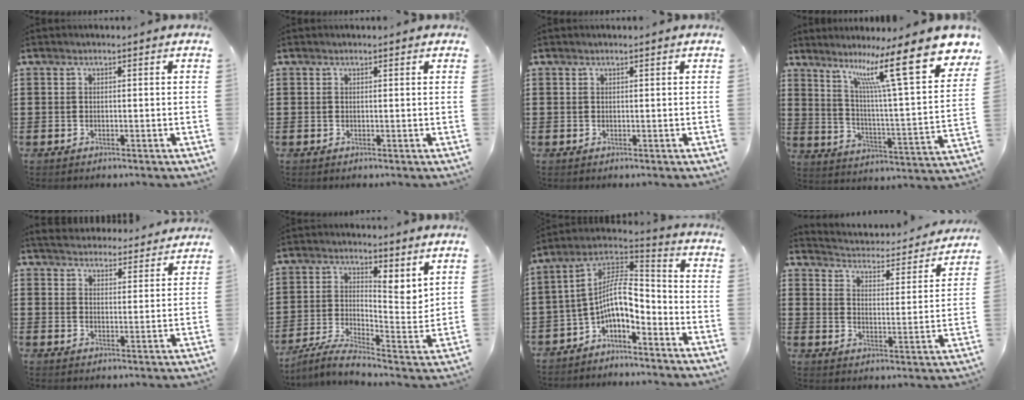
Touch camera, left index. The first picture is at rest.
{"total": 0.0}
{"total": 0.0}
{"total": 16.6, "force": [10.4, 2.0, 12.8], "torque": [-0.236, -0.058, 0.160]}
{"total": 4.4, "force": [4.3, 0.4, 0.3], "torque": [-0.026, -0.024, 0.076]}
{"total": 3.2, "force": [1.3, 1.3, 2.6], "torque": [-0.055, -0.018, 0.015]}
{"total": 8.6, "force": [-3.7, 3.5, 7.0], "torque": [-0.169, -0.014, -0.083]}
{"total": 2.7, "force": [2.7, 0.1, 0.1], "torque": [-0.024, -0.031, 0.036]}